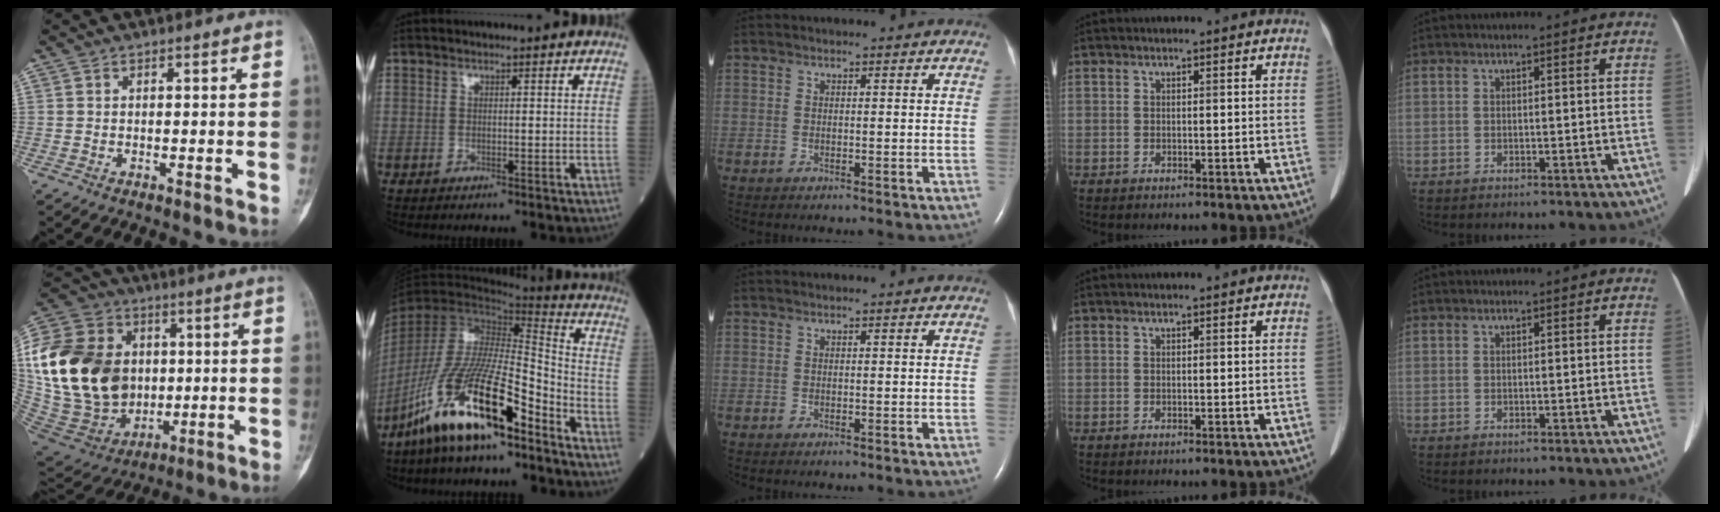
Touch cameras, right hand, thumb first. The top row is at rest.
{"thumb": {"total": 31.2, "force": [2.5, 23.5, 20.3], "torque": [-0.411, 0.016, 0.063]}, "index": {"total": 19.0, "force": [-12.8, 3.4, 13.6], "torque": [-0.280, -0.023, -0.238]}}